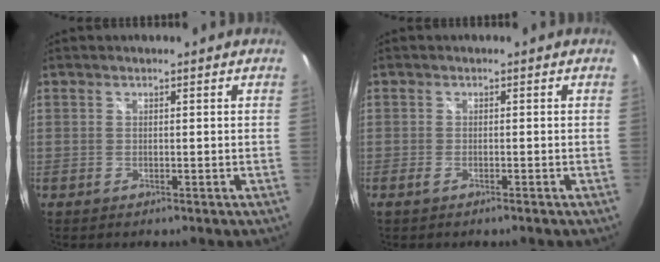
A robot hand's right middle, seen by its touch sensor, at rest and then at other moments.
{"total": 1.3, "force": [-0.9, 0.2, 0.8], "torque": [-0.018, -0.003, -0.019]}